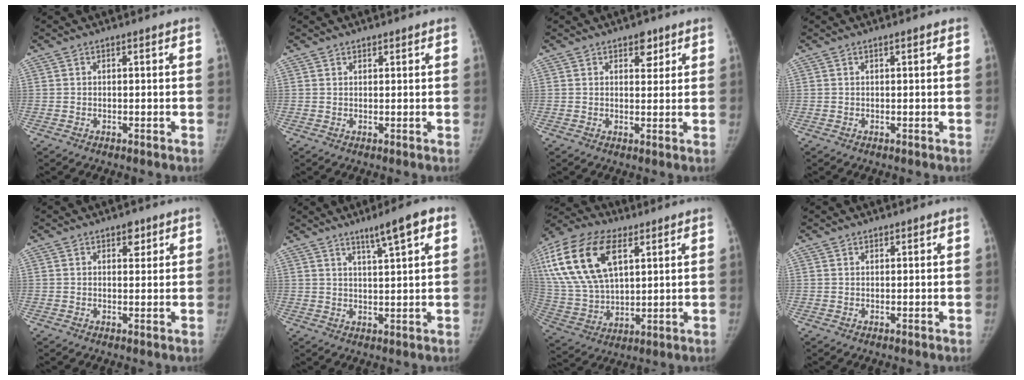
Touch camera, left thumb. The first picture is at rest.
{"total": 0.9, "force": [0.7, 0.6, -0.1], "torque": [0.016, -0.004, 0.007]}
{"total": 3.4, "force": [2.1, 2.1, 1.7], "torque": [0.001, -0.011, 0.028]}
{"total": 0.5, "force": [0.3, 0.1, 0.4], "torque": [-0.005, 0.001, 0.004]}
{"total": 2.5, "force": [1.5, 1.5, 1.3], "torque": [-0.001, -0.007, 0.020]}
{"total": 7.1, "force": [3.9, 0.8, 5.8], "torque": [-0.088, -0.009, 0.063]}
{"total": 21.5, "force": [8.5, 11.7, 15.9], "torque": [-0.318, -0.008, 0.161]}
{"total": 0.6, "force": [0.5, 0.4, -0.1], "torque": [0.012, -0.003, 0.004]}